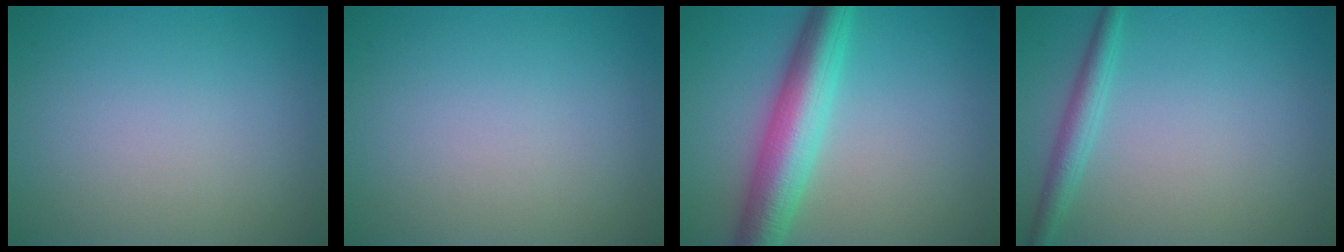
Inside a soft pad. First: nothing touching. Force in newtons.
{"total": 0.0}
{"total": 6.6, "press": 6.6, "slide": 0.1}
{"total": 2.2, "press": 2.2, "slide": 0.1}